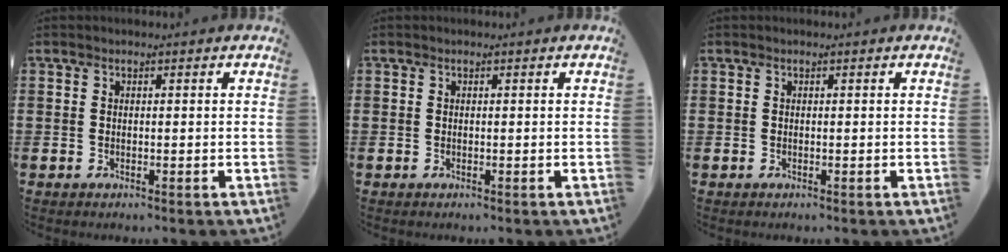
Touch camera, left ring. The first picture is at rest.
{"total": 0.0}
{"total": 0.0}